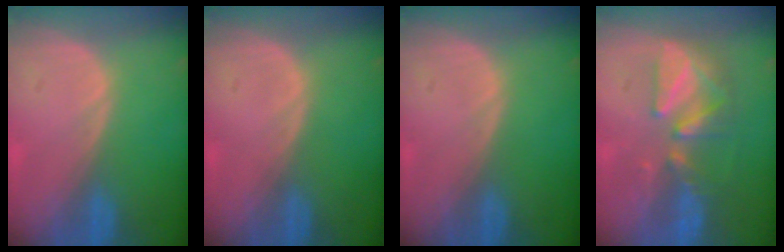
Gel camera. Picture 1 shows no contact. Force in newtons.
{"total": 0.0}
{"total": 0.0}
{"total": 7.7, "press": 7.3, "slide": 2.5}